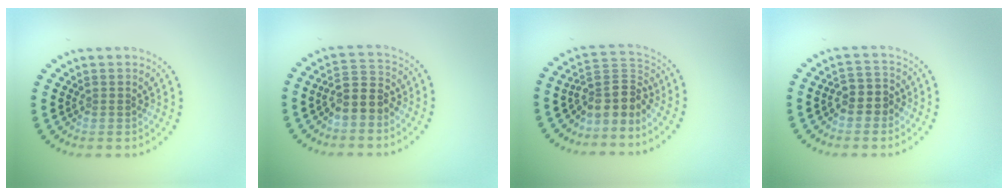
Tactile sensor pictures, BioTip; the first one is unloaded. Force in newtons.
{"total": 3.2, "press": 3.0, "slide": 1.2}
{"total": 3.9, "press": 2.9, "slide": 2.5}
{"total": 2.6, "press": 2.3, "slide": 1.1}